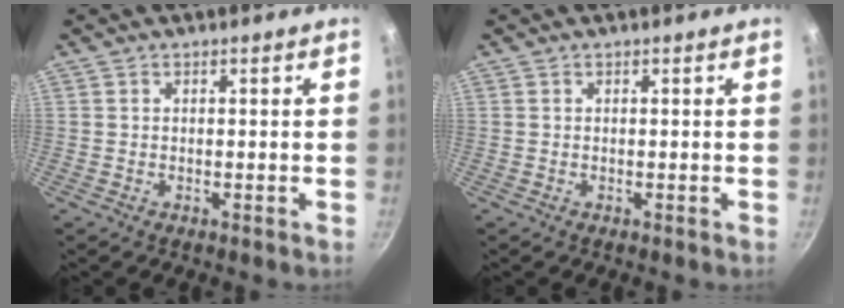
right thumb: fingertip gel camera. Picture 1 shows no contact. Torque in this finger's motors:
{"motor_torque": [-0.18, 0.15, 0.00, 0.00, 0.00]}